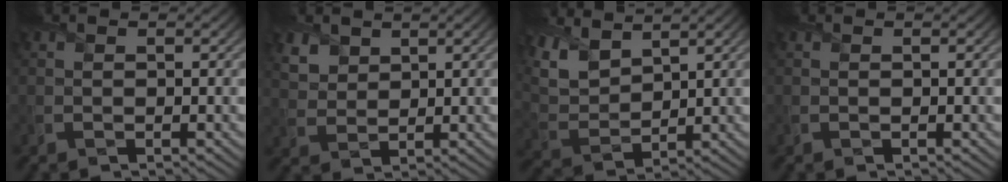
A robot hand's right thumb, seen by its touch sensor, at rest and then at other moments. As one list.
[{"total": 3.7, "force": [2.5, 2.3, 1.3], "torque": [-0.045, -0.004, 0.056]}, {"total": 7.6, "force": [5.3, 3.3, 4.3], "torque": [-0.120, 0.010, 0.107]}, {"total": 0.0}]